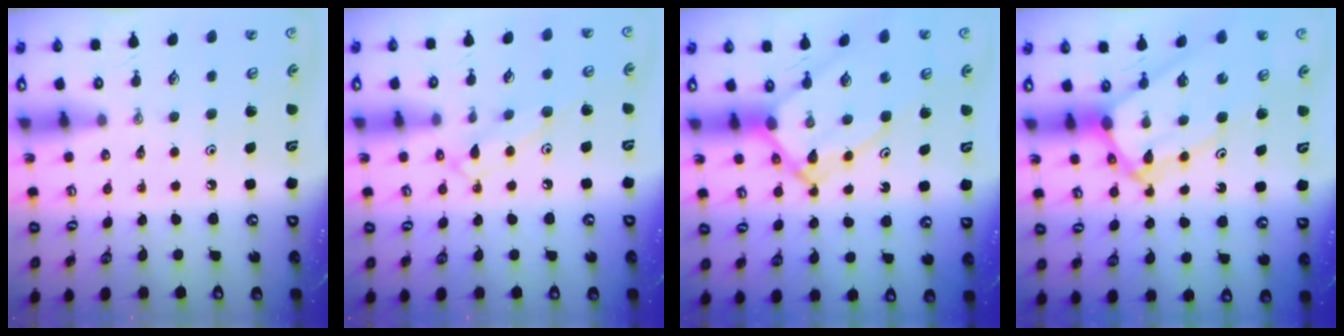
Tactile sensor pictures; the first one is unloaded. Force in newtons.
{"total": 9.5, "press": 9.5, "slide": 0.8}
{"total": 11.4, "press": 11.4, "slide": 1.1}
{"total": 11.2, "press": 11.1, "slide": 1.1}